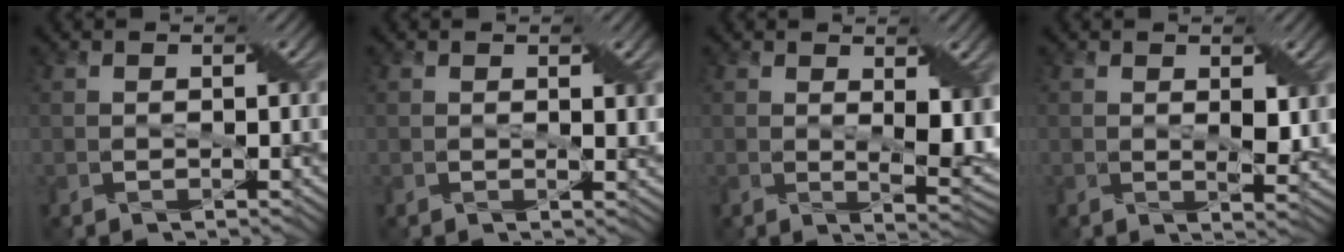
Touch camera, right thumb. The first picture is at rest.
{"total": 1.3, "force": [0.6, 0.4, 1.0], "torque": [-0.016, -0.004, 0.013]}
{"total": 5.3, "force": [1.2, 2.3, 4.6], "torque": [-0.080, -0.012, 0.026]}
{"total": 3.0, "force": [0.8, 1.4, 2.6], "torque": [-0.049, -0.006, 0.018]}